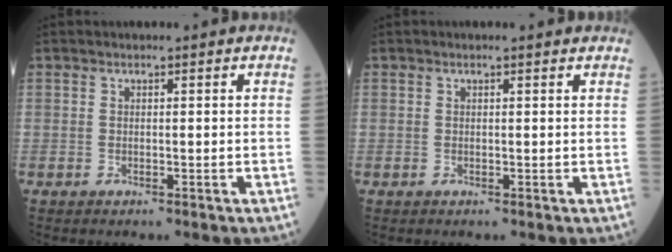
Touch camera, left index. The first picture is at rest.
{"total": 1.3, "force": [1.2, 0.1, 0.3], "torque": [-0.009, -0.001, 0.005]}